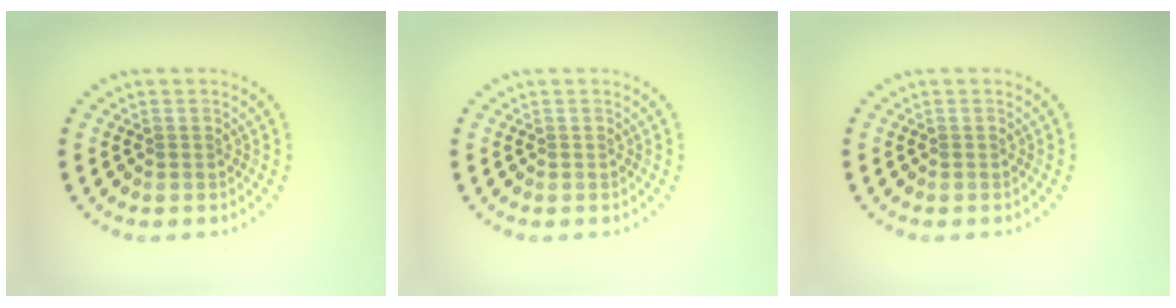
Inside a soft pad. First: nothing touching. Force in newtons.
{"total": 0.0}
{"total": 0.0}